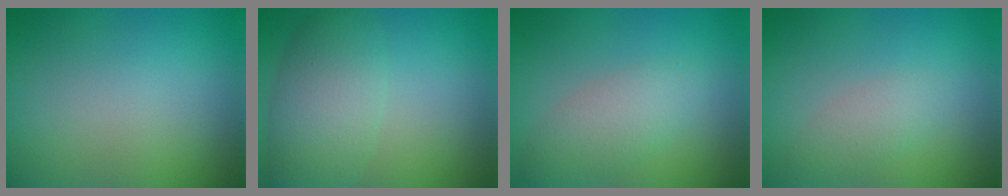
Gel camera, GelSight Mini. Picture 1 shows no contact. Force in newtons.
{"total": 5.4, "press": 5.4, "slide": 0.3}
{"total": 3.4, "press": 3.4, "slide": 0.1}
{"total": 2.2, "press": 2.2, "slide": 0.1}